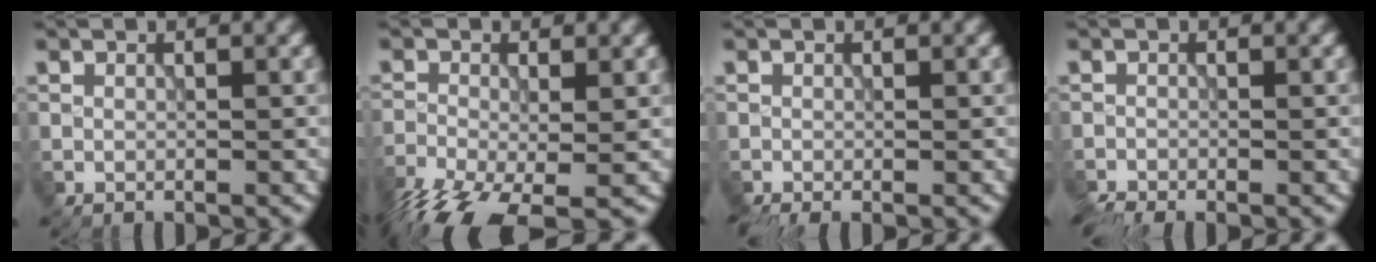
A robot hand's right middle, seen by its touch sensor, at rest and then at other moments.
{"total": 8.5, "force": [-4.9, 3.5, 6.0], "torque": [-0.127, -0.029, -0.094]}
{"total": 1.6, "force": [-1.3, 0.3, 0.9], "torque": [-0.017, -0.009, -0.025]}
{"total": 1.8, "force": [-1.7, 0.3, 0.6], "torque": [-0.011, -0.010, -0.037]}